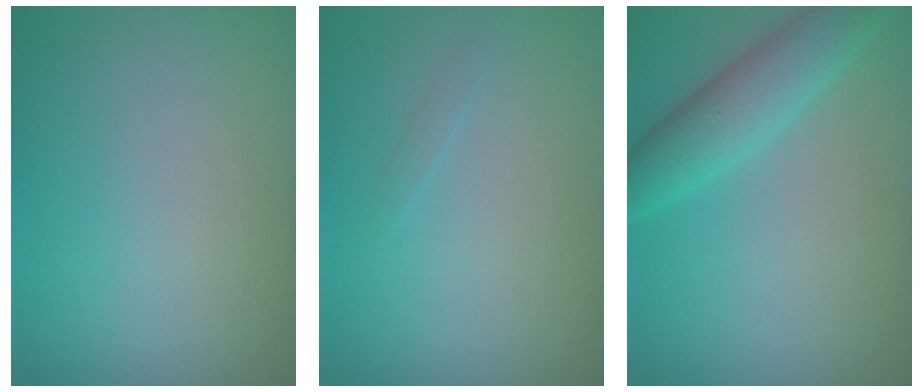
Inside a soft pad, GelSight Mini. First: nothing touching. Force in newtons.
{"total": 0.5, "press": 0.5, "slide": 0.0}
{"total": 4.3, "press": 4.3, "slide": 0.3}